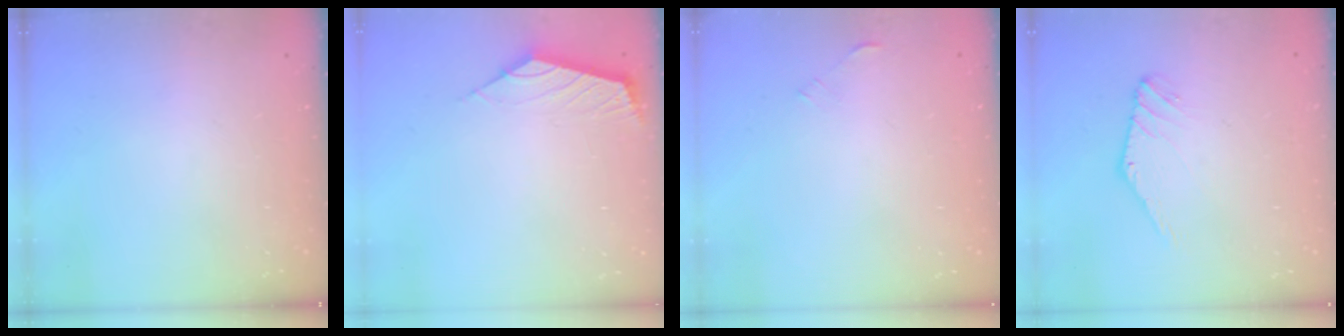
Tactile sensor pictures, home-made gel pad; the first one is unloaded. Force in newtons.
{"total": 2.2, "press": 2.2, "slide": 0.5}
{"total": 0.7, "press": 0.6, "slide": 0.4}
{"total": 1.4, "press": 1.4, "slide": 0.1}